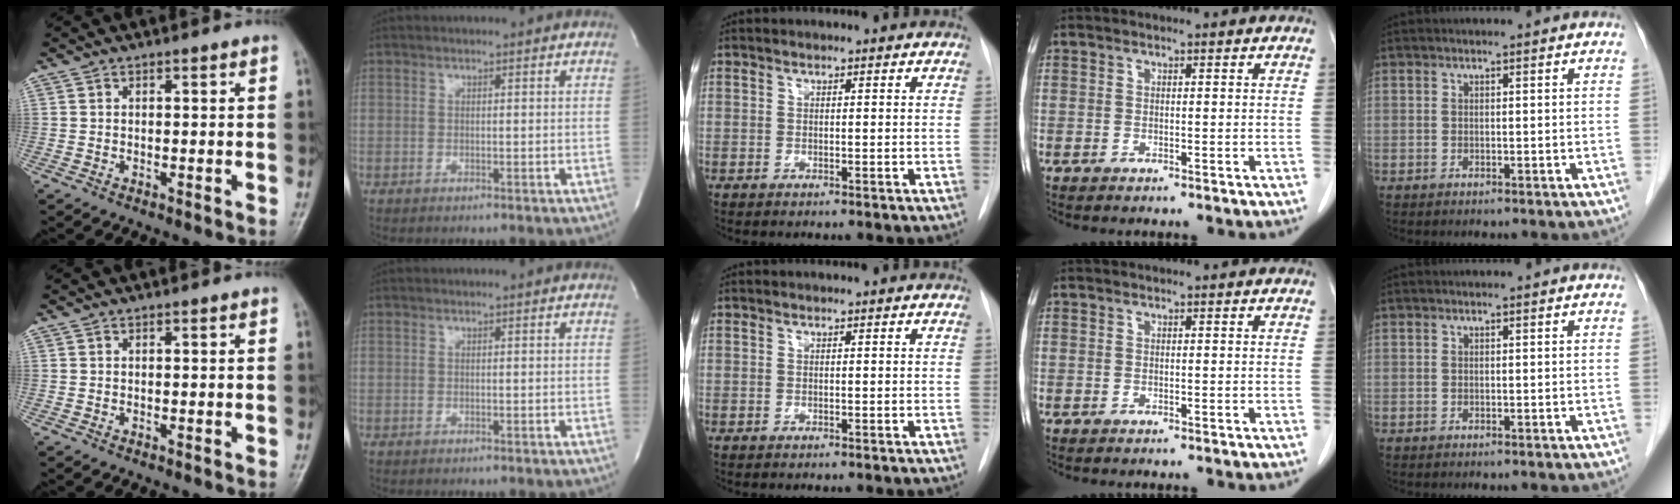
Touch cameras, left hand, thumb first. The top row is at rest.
{}